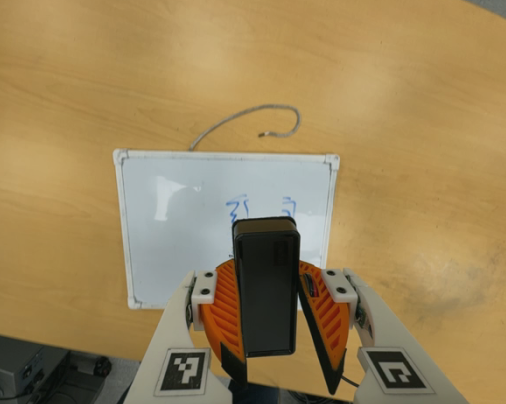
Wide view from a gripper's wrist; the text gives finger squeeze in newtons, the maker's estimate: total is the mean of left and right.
{"total": 5.7, "left": 6.6, "right": 4.8}